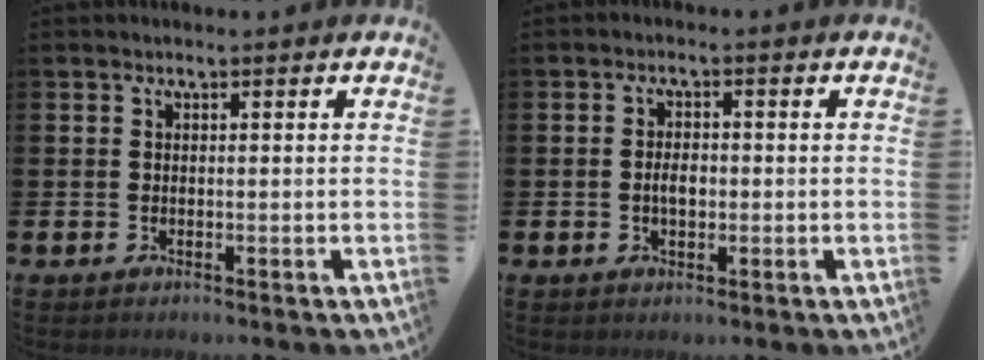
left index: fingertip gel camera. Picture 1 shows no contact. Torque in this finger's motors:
{"motor_torque": [0.56, 0.44, 0.03, 0.06]}